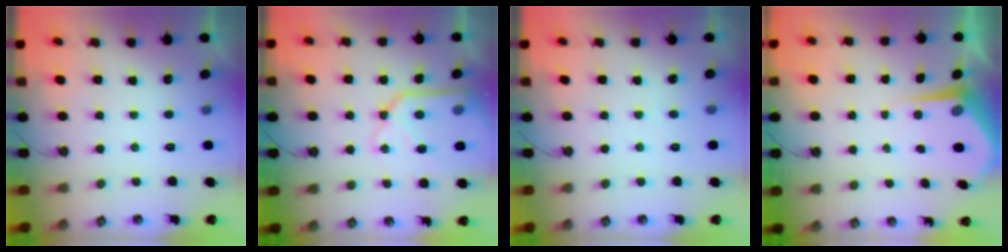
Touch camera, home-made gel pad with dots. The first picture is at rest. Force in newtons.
{"total": 16.0, "press": 15.9, "slide": 1.8}
{"total": 2.1, "press": 2.1, "slide": 0.4}
{"total": 6.4, "press": 6.4, "slide": 0.6}